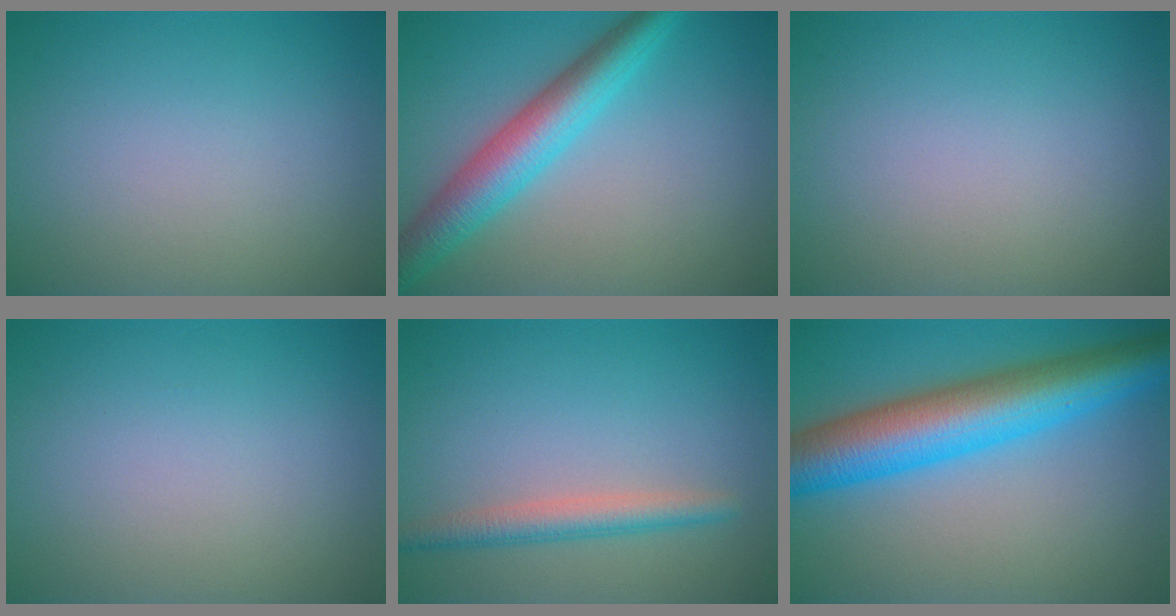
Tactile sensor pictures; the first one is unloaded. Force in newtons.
{"total": 5.8, "press": 5.8, "slide": 0.1}
{"total": 0.0}
{"total": 0.0}
{"total": 2.7, "press": 2.7, "slide": 0.2}
{"total": 9.8, "press": 9.8, "slide": 0.1}